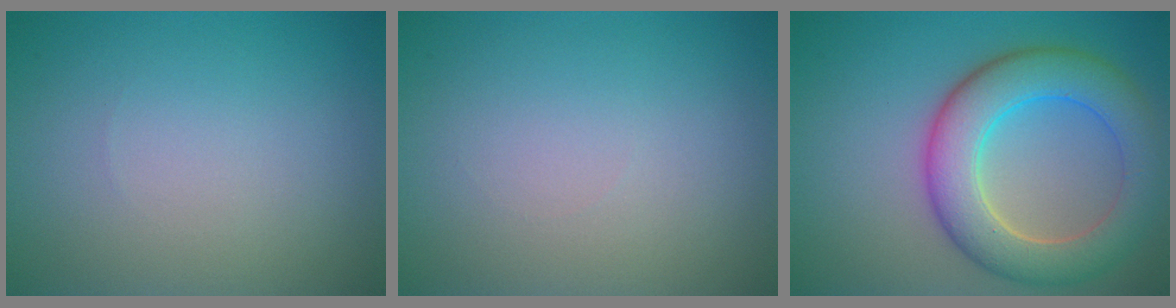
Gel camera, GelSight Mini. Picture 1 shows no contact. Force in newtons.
{"total": 0.0}
{"total": 7.7, "press": 7.7, "slide": 0.4}